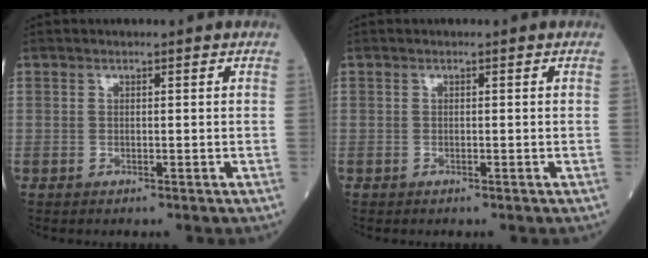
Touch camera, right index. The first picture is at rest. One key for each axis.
{"total": 0.0}